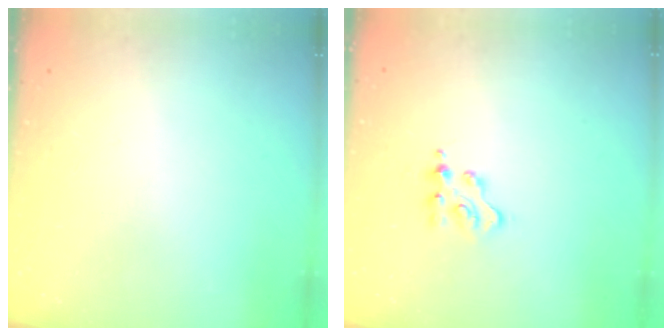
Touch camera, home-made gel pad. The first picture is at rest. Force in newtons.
{"total": 3.2, "press": 3.2, "slide": 0.4}